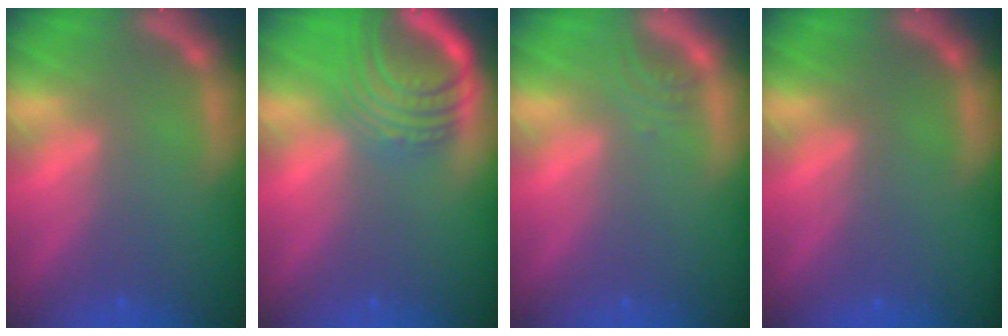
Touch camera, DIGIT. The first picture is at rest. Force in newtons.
{"total": 8.1}
{"total": 1.4}
{"total": 0.0}